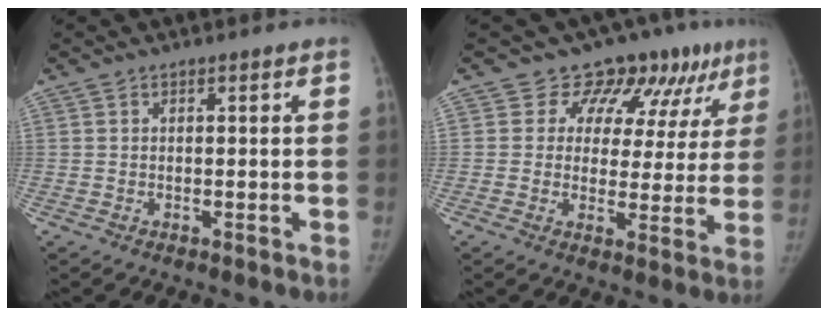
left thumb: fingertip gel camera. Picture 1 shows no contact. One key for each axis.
{"total": 12.0, "fx": 8.4, "fy": 7.6, "fz": 4.0, "tx": -0.001, "ty": -0.034, "tz": 0.086}